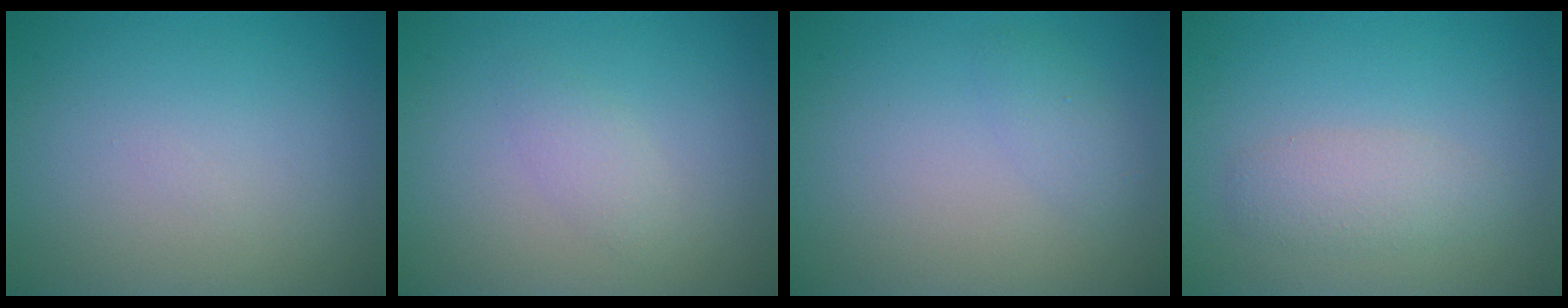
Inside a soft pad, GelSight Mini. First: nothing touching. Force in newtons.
{"total": 1.4, "press": 1.4, "slide": 0.1}
{"total": 1.2, "press": 1.2, "slide": 0.1}
{"total": 2.3, "press": 2.3, "slide": 0.1}